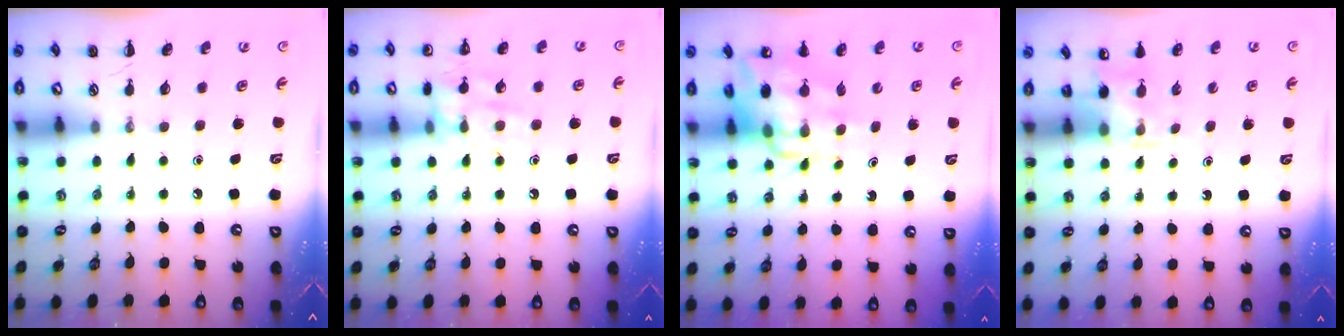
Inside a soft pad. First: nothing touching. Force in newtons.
{"total": 10.2, "press": 10.2, "slide": 0.9}
{"total": 11.0, "press": 10.5, "slide": 3.4}
{"total": 4.8, "press": 4.6, "slide": 1.4}